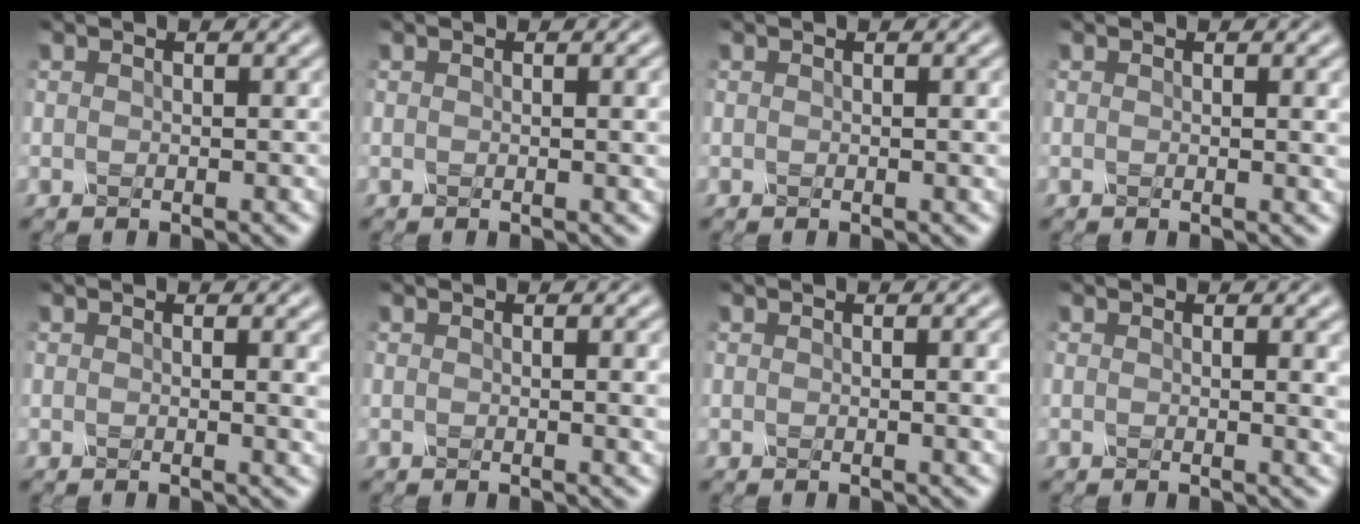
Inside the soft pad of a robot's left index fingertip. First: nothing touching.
{"total": 1.9, "force": [0.2, 0.5, 1.8], "torque": [-0.016, 0.004, -0.001]}
{"total": 0.8, "force": [0.1, 0.2, 0.8], "torque": [-0.007, 0.002, 0.000]}
{"total": 1.7, "force": [0.2, 0.5, 1.6], "torque": [-0.014, 0.002, 0.000]}
{"total": 2.4, "force": [0.4, 0.8, 2.2], "torque": [-0.017, 0.000, 0.001]}
{"total": 2.7, "force": [0.2, 0.8, 2.6], "torque": [-0.023, 0.003, -0.001]}
{"total": 3.0, "force": [0.2, 0.9, 2.8], "torque": [-0.024, 0.005, -0.002]}
{"total": 2.7, "force": [0.4, 0.9, 2.5], "torque": [-0.020, 0.000, 0.002]}